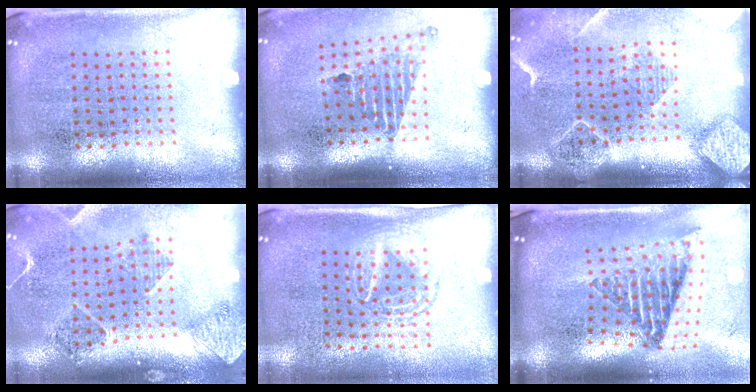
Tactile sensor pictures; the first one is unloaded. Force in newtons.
{"total": 1.6, "press": 1.2, "slide": 1.1}
{"total": 2.5, "press": 2.0, "slide": 1.4}
{"total": 1.5, "press": 1.4, "slide": 0.5}
{"total": 1.6, "press": 1.3, "slide": 0.8}
{"total": 2.8, "press": 1.7, "slide": 2.2}